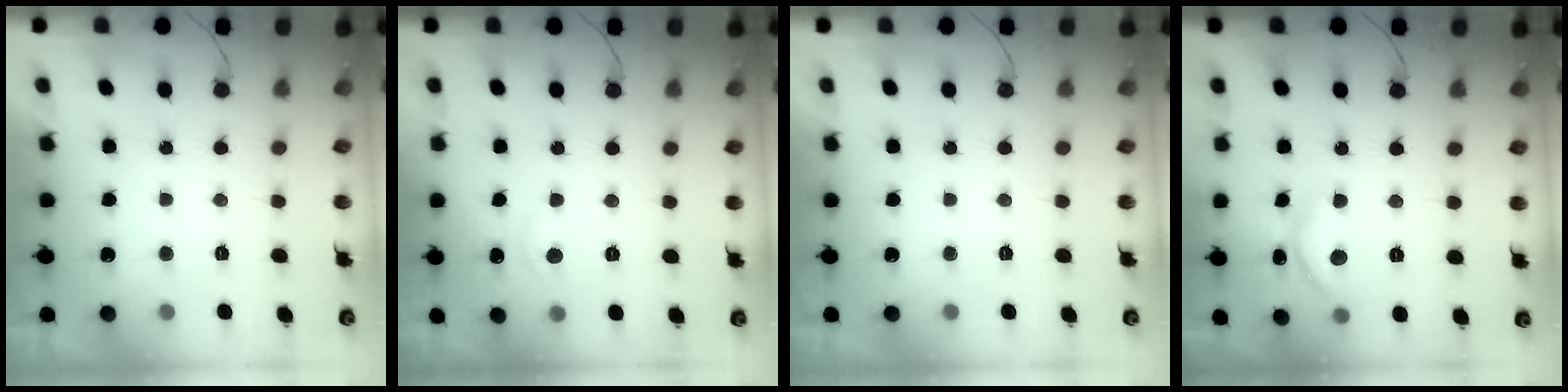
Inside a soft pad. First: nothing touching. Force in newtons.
{"total": 4.6, "press": 4.6, "slide": 0.7}
{"total": 0.0}
{"total": 10.1, "press": 10.0, "slide": 0.7}